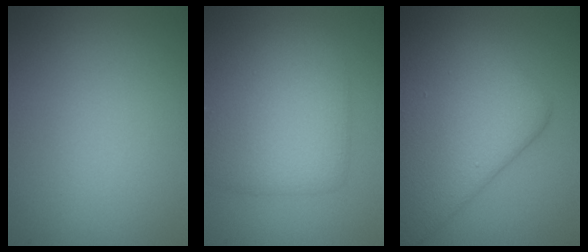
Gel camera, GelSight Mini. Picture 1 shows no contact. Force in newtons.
{"total": 5.4, "press": 5.4, "slide": 0.0}
{"total": 10.6, "press": 10.6, "slide": 0.3}